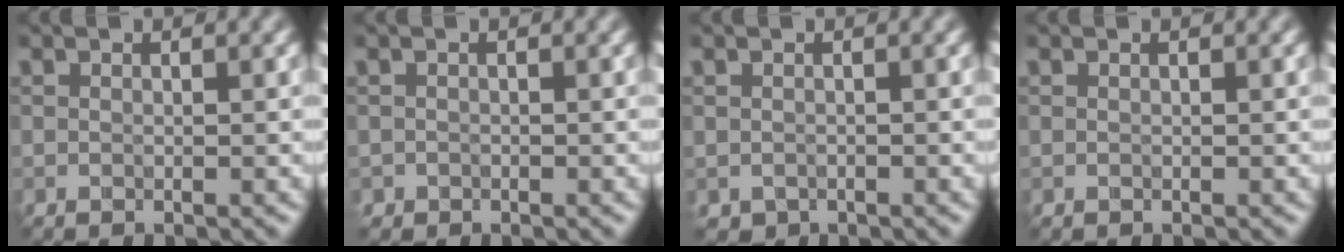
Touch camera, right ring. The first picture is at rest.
{"total": 0.7, "force": [-0.3, 0.5, -0.3], "torque": [0.013, -0.001, -0.007]}
{"total": 0.7, "force": [-0.4, 0.6, -0.1], "torque": [0.006, -0.004, -0.008]}
{"total": 0.0}